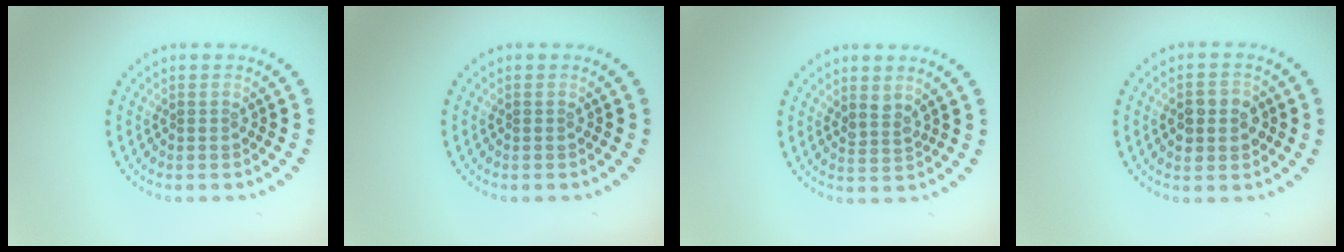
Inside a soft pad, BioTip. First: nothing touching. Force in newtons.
{"total": 0.0}
{"total": 1.4, "press": 1.1, "slide": 0.9}
{"total": 3.1, "press": 3.1, "slide": 0.2}